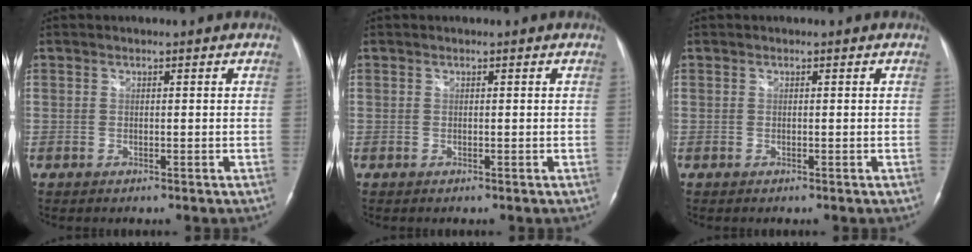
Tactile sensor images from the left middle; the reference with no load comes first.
{"total": 0.0}
{"total": 0.0}